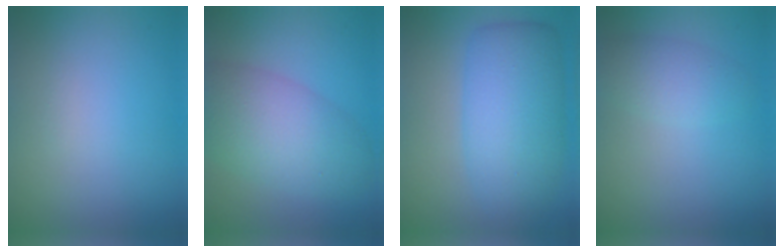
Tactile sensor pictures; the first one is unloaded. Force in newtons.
{"total": 6.8, "press": 6.8, "slide": 0.2}
{"total": 7.2, "press": 7.2, "slide": 0.1}
{"total": 2.7, "press": 2.7, "slide": 0.1}